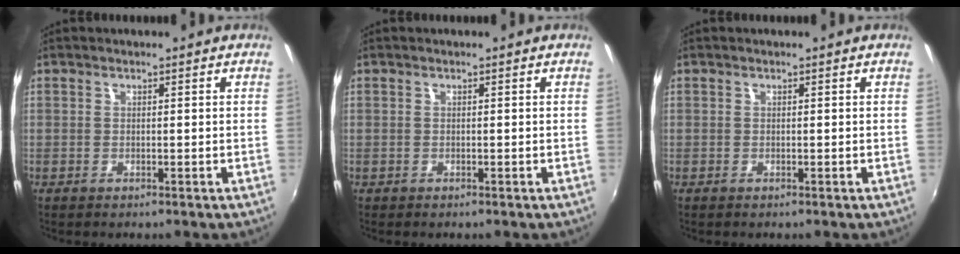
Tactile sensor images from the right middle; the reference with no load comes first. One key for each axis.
{"total": 0.0}
{"total": 0.0}